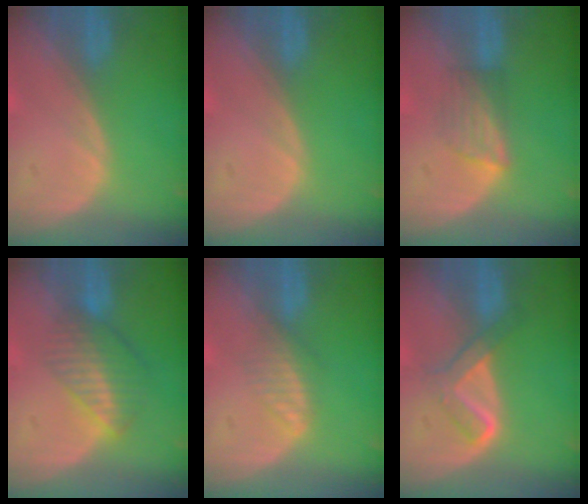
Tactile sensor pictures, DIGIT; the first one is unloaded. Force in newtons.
{"total": 0.0}
{"total": 3.7, "press": 3.5, "slide": 1.3}
{"total": 6.8, "press": 5.9, "slide": 3.4}
{"total": 2.7, "press": 2.7, "slide": 0.2}
{"total": 4.6, "press": 4.5, "slide": 0.6}